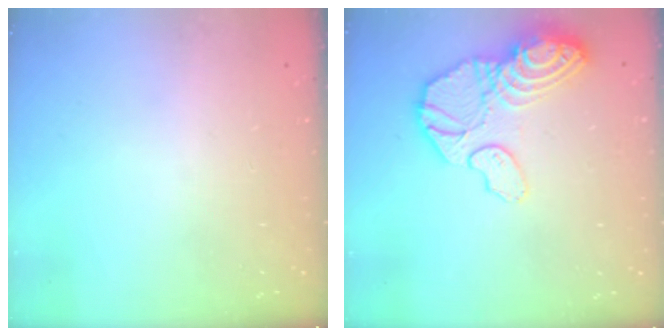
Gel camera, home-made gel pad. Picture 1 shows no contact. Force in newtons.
{"total": 17.8, "press": 17.7, "slide": 1.6}